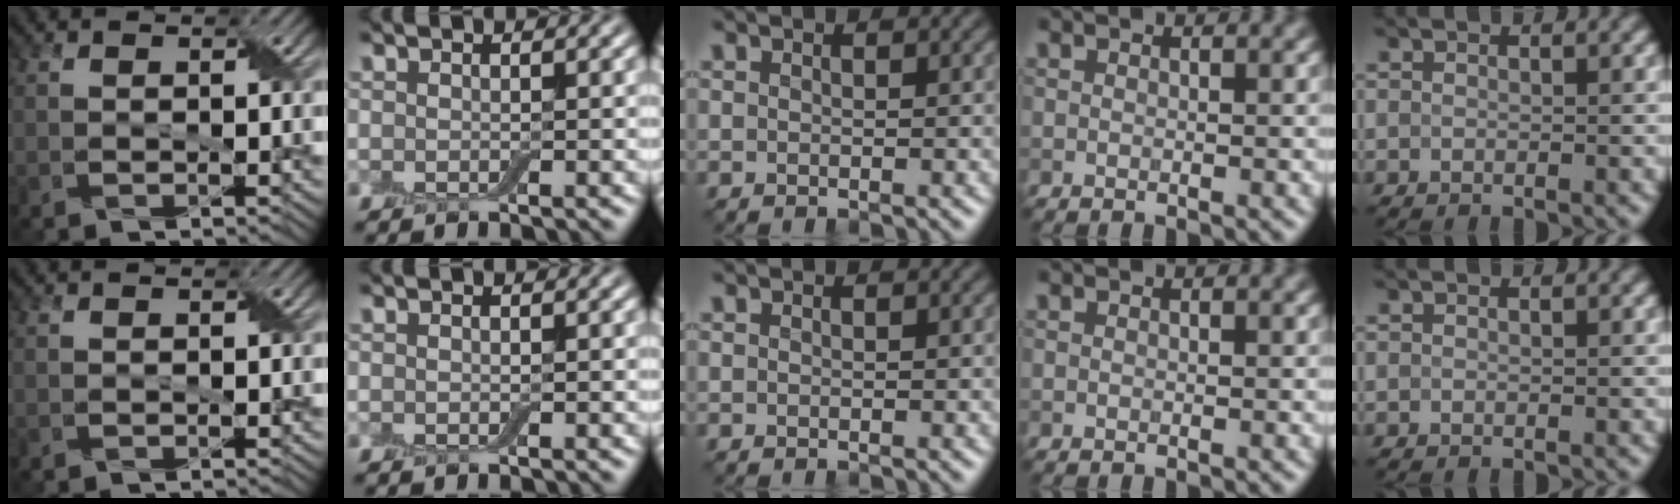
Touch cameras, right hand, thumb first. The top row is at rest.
{}